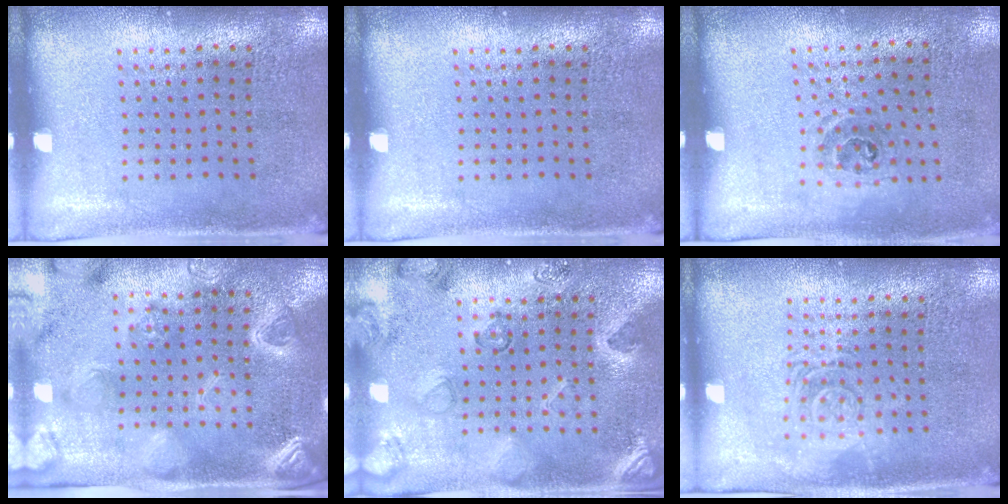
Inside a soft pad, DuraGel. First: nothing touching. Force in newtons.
{"total": 0.0}
{"total": 1.0, "press": 0.7, "slide": 0.8}
{"total": 3.5, "press": 3.2, "slide": 1.3}
{"total": 2.3, "press": 1.9, "slide": 1.3}
{"total": 1.6, "press": 1.6, "slide": 0.3}